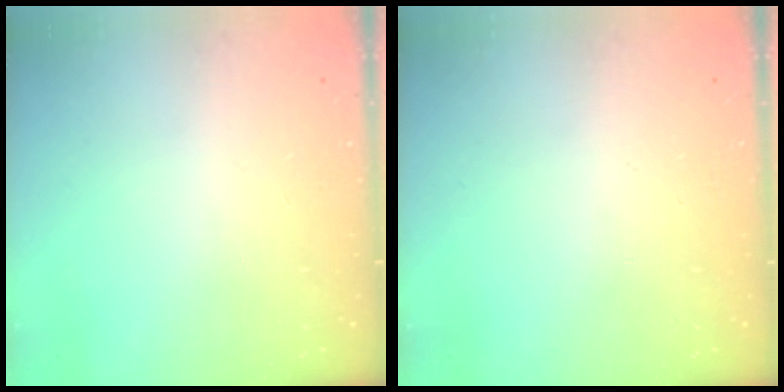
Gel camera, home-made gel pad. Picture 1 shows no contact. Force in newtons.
{"total": 0.0}